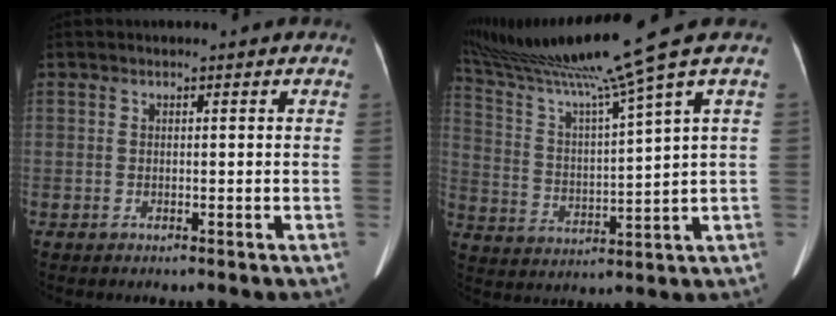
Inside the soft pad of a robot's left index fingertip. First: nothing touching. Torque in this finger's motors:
{"motor_torque": [-0.83, -1.02, -0.06, 0.02]}